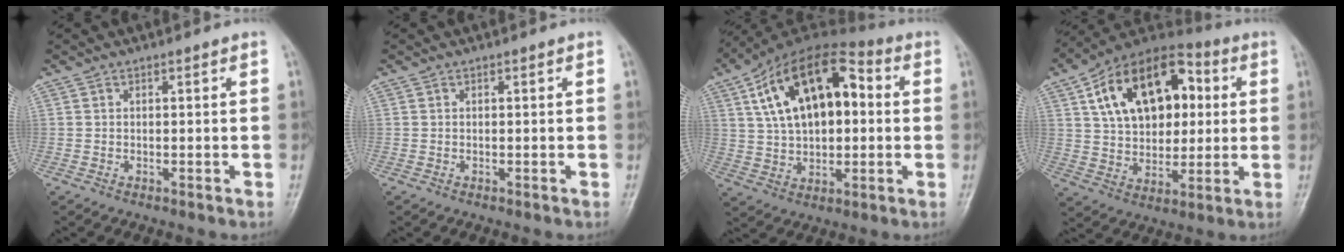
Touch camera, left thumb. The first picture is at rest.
{"total": 0.0}
{"total": 19.8, "force": [4.5, 11.1, 15.8], "torque": [-0.243, 0.022, 0.066]}
{"total": 21.0, "force": [5.8, 13.3, 15.2], "torque": [-0.205, 0.011, 0.092]}